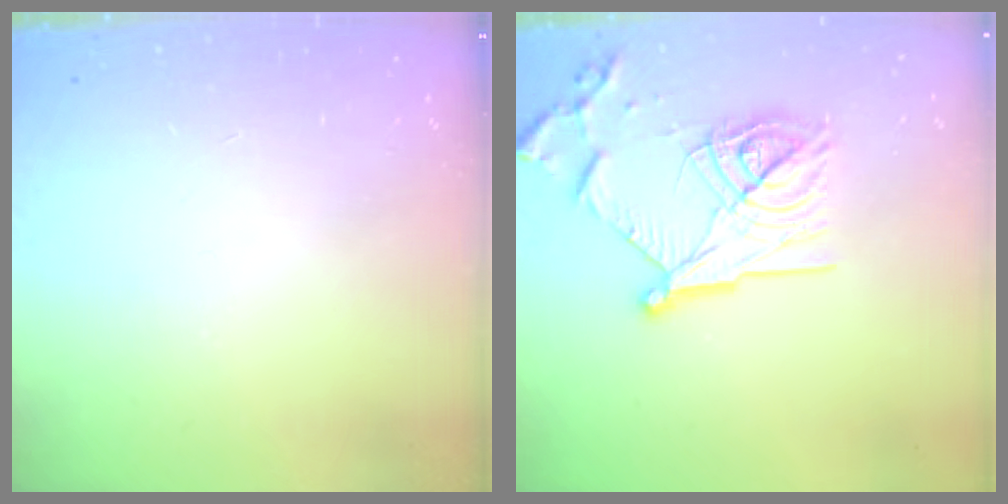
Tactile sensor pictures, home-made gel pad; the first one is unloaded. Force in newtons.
{"total": 19.8, "press": 19.7, "slide": 1.2}